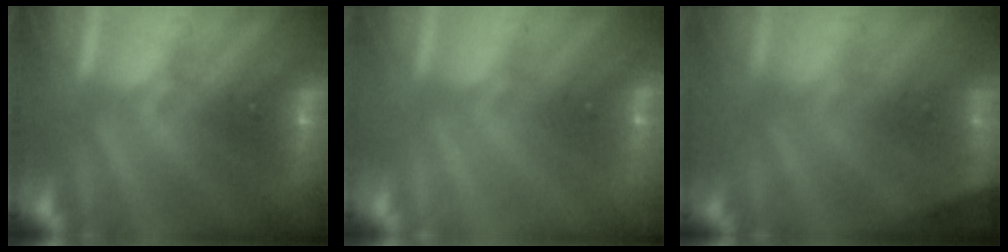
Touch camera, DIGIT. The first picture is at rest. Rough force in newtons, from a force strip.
{"total": 2.9}
{"total": 6.4}